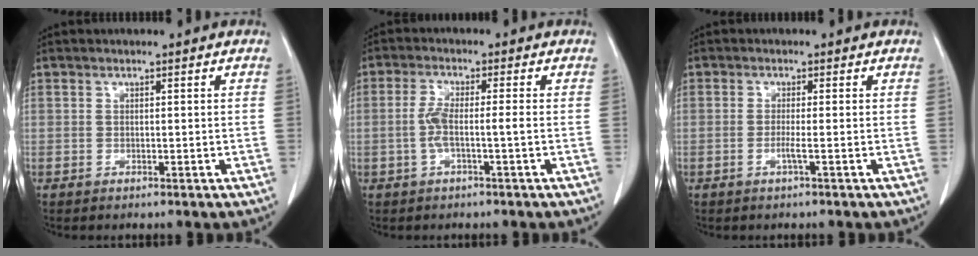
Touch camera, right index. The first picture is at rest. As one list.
[{"total": 3.9, "force": [-0.8, 0.2, 3.8], "torque": [-0.081, 0.009, -0.016]}, {"total": 1.5, "force": [-0.5, -0.3, 1.3], "torque": [-0.026, -0.002, -0.013]}]